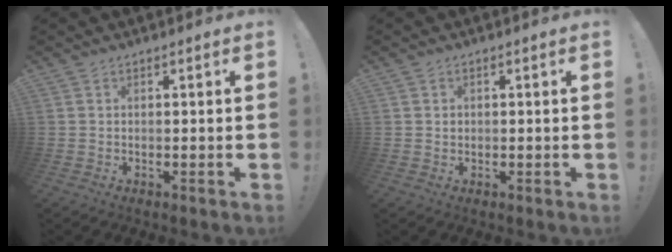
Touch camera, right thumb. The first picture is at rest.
{"total": 1.1, "force": [0.3, 1.0, 0.1], "torque": [0.005, 0.000, 0.004]}